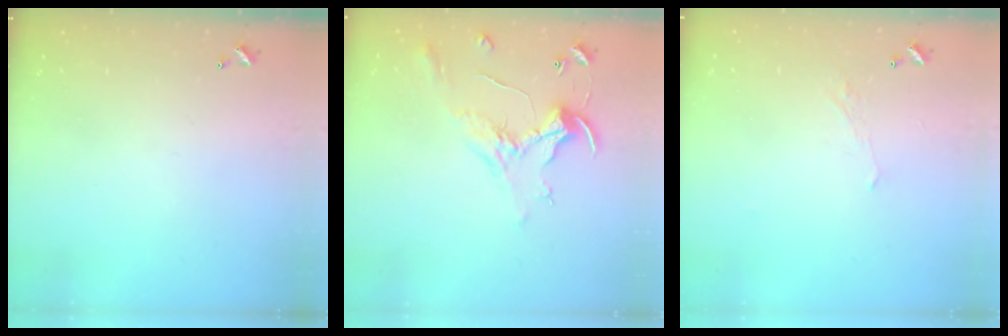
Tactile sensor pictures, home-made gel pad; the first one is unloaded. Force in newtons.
{"total": 0.8, "press": 0.5, "slide": 0.6}
{"total": 1.7, "press": 1.6, "slide": 0.6}